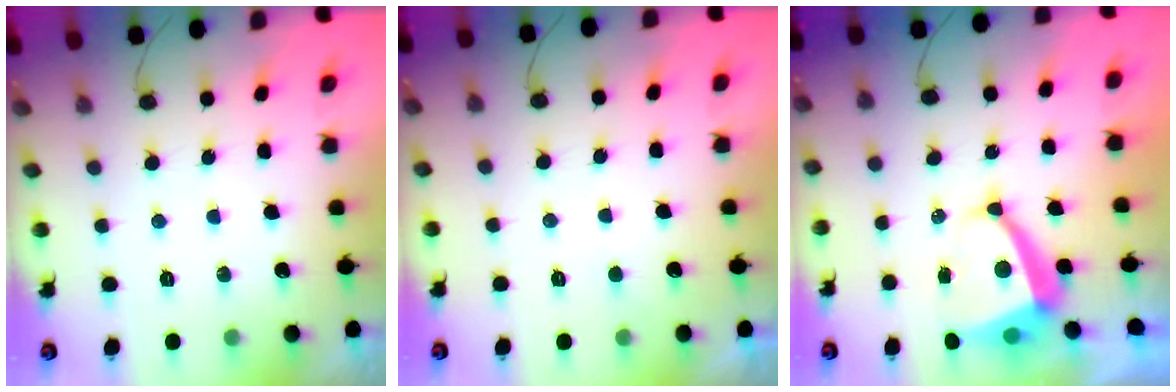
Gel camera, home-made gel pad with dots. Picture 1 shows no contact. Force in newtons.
{"total": 2.0, "press": 2.0, "slide": 0.2}
{"total": 6.5, "press": 6.4, "slide": 0.9}